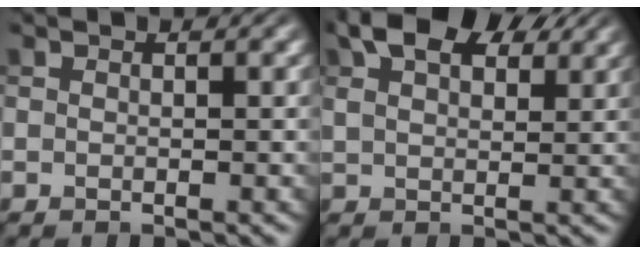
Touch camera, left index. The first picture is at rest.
{"total": 8.0, "force": [4.9, 4.0, 4.8], "torque": [-0.089, 0.020, 0.080]}